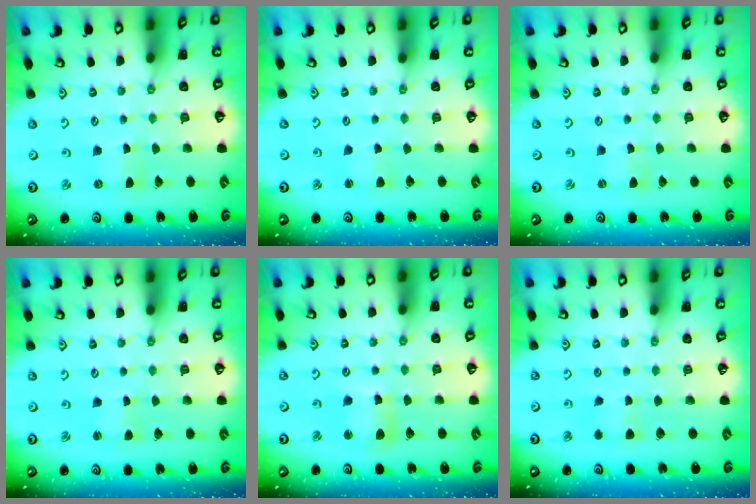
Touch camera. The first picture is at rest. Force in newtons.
{"total": 1.7, "press": 1.7, "slide": 0.2}
{"total": 0.0}
{"total": 0.6, "press": 0.6, "slide": 0.0}
{"total": 6.3, "press": 6.3, "slide": 0.8}
{"total": 2.7, "press": 2.6, "slide": 0.8}